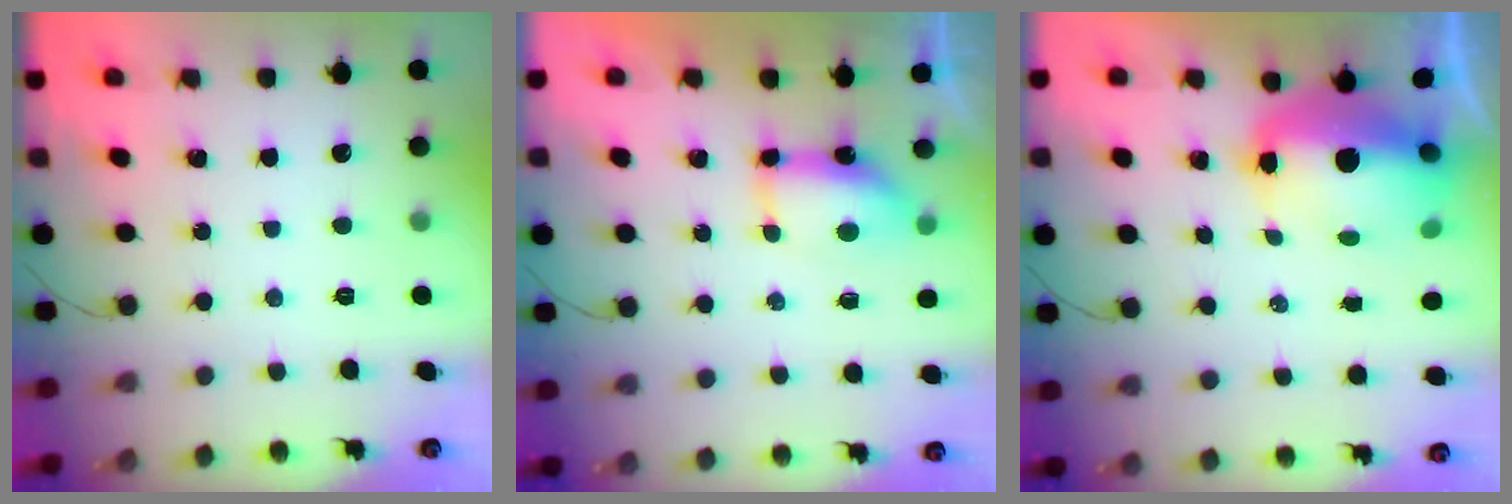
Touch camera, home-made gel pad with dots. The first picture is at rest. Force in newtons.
{"total": 7.3, "press": 7.3, "slide": 0.6}
{"total": 16.6, "press": 14.5, "slide": 8.2}